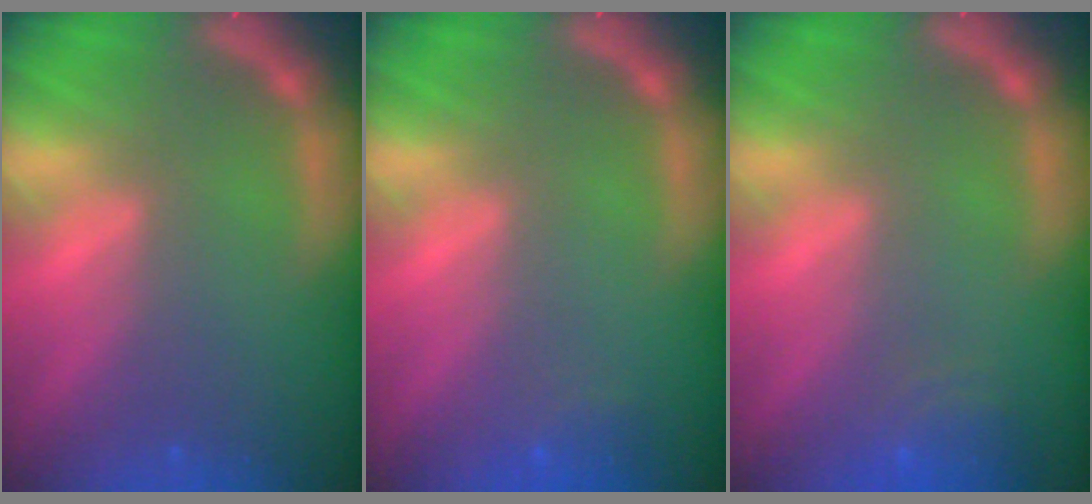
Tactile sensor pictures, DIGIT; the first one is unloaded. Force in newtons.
{"total": 1.4}
{"total": 3.0}